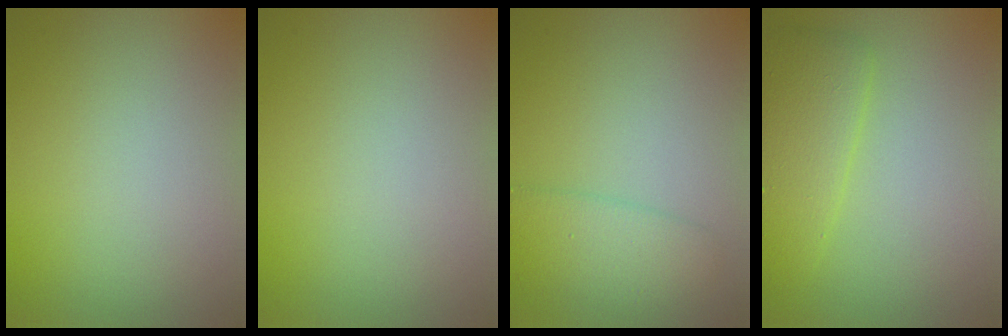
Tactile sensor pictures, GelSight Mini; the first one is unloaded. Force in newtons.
{"total": 0.0}
{"total": 2.9, "press": 2.9, "slide": 0.1}
{"total": 3.5, "press": 3.5, "slide": 0.0}